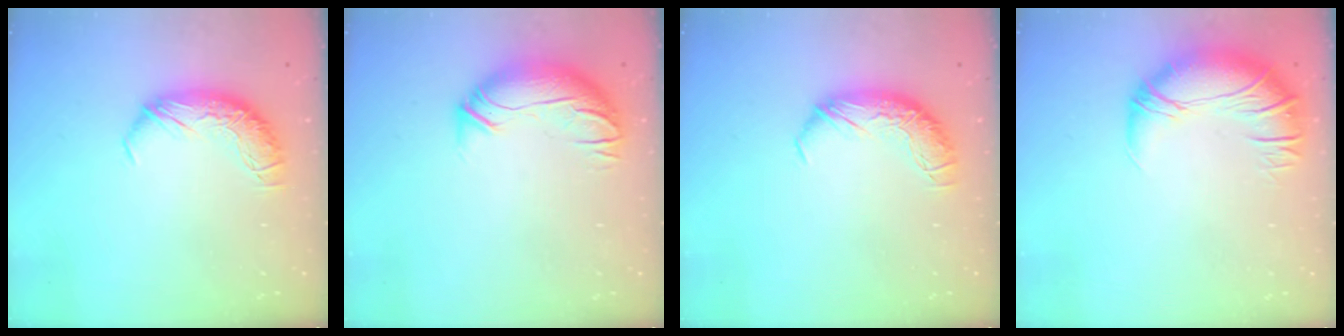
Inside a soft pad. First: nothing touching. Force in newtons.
{"total": 3.2, "press": 1.3, "slide": 2.9}
{"total": 0.0}
{"total": 3.1, "press": 1.2, "slide": 2.9}